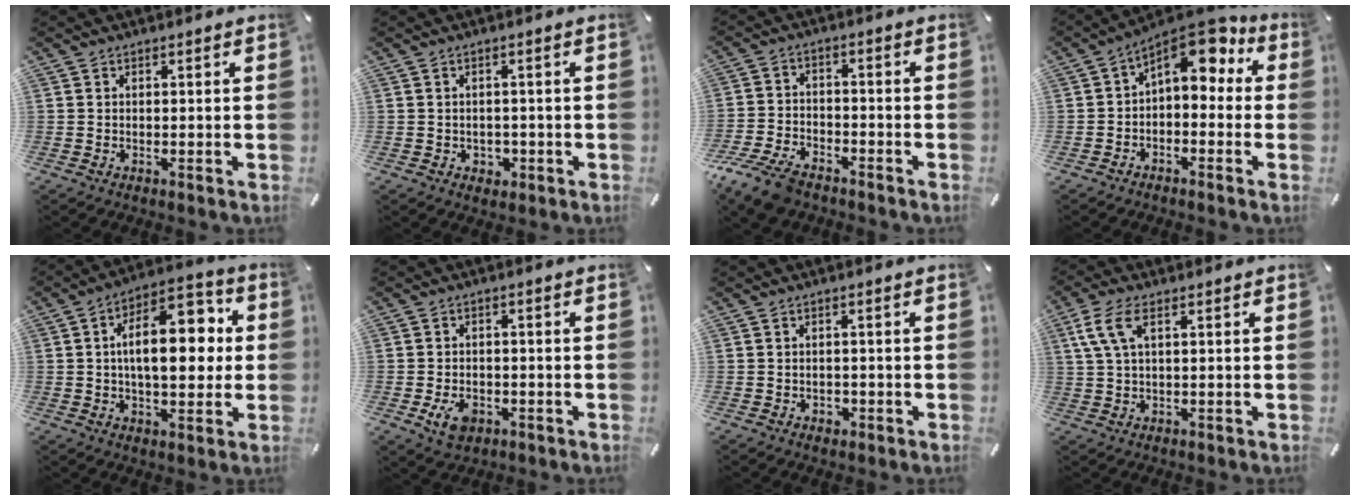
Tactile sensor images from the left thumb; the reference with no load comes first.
{"total": 2.3, "force": [-0.4, 2.2, 0.4], "torque": [-0.003, 0.001, -0.012]}
{"total": 9.1, "force": [-7.0, 4.2, 3.9], "torque": [-0.086, 0.031, -0.133]}
{"total": 7.5, "force": [3.8, 4.5, 4.6], "torque": [-0.062, -0.037, 0.065]}
{"total": 15.8, "force": [1.9, 8.4, 13.2], "torque": [-0.194, -0.004, 0.028]}
{"total": 5.3, "force": [-2.2, 3.7, 3.1], "torque": [-0.070, 0.007, -0.040]}
{"total": 1.5, "force": [-0.6, 1.3, 0.4], "torque": [-0.011, 0.004, -0.014]}
{"total": 6.5, "force": [2.3, 2.7, 5.5], "torque": [-0.125, -0.001, 0.038]}